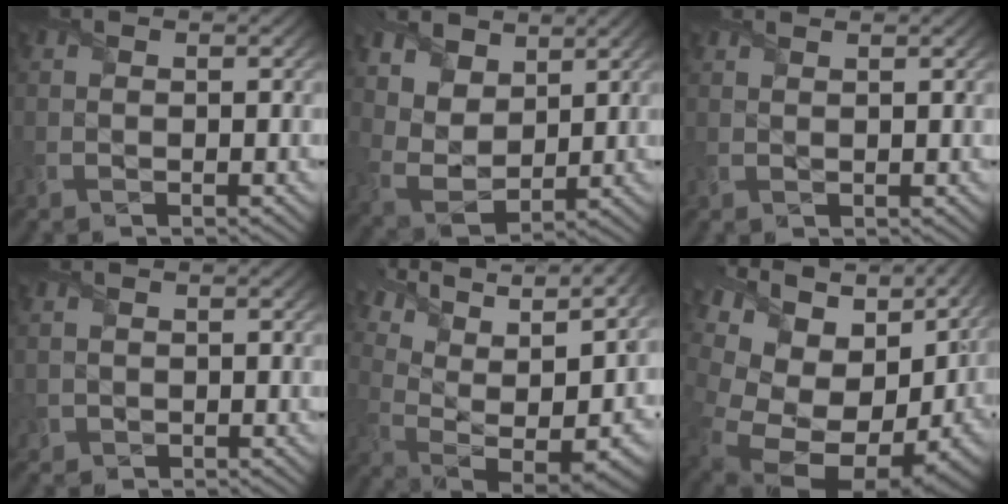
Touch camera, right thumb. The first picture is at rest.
{"total": 8.0, "force": [4.8, 4.6, 4.4], "torque": [-0.132, 0.010, 0.079]}
{"total": 1.0, "force": [0.9, -0.3, 0.0], "torque": [-0.004, 0.001, 0.022]}
{"total": 1.1, "force": [0.0, 1.0, -0.3], "torque": [-0.005, -0.004, -0.003]}
{"total": 15.6, "force": [7.3, 7.0, 11.9], "torque": [-0.184, 0.033, 0.145]}
{"total": 18.2, "force": [-2.4, 12.0, 13.4], "torque": [-0.237, -0.049, 0.020]}